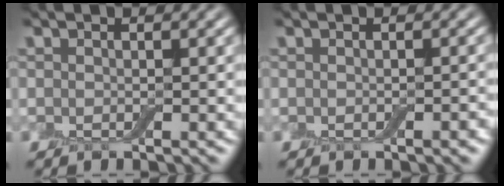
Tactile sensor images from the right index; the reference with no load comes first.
{"total": 0.9, "force": [-0.4, 0.2, 0.8], "torque": [-0.011, 0.002, -0.004]}